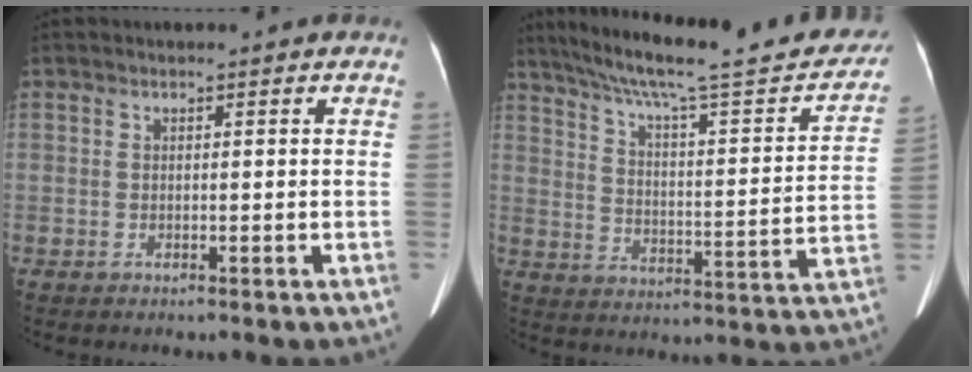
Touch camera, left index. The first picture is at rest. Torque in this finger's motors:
{"motor_torque": [-0.16, -0.86, 0.00, 0.04]}